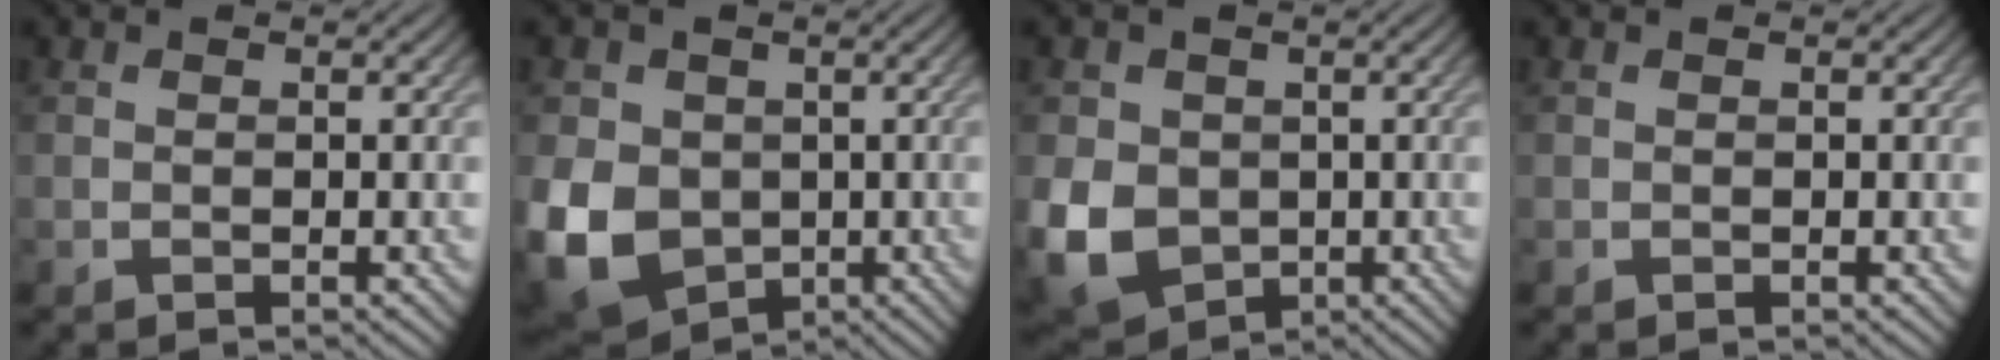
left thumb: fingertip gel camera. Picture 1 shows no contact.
{"total": 11.3, "force": [-1.5, 9.3, 6.3], "torque": [-0.173, -0.030, -0.027]}
{"total": 9.7, "force": [-1.3, 7.9, 5.4], "torque": [-0.151, -0.025, -0.022]}
{"total": 0.0}